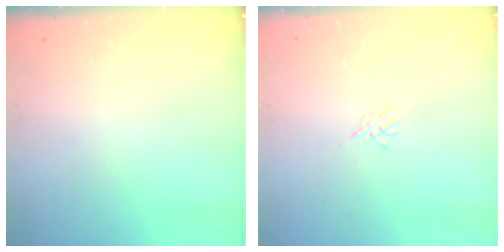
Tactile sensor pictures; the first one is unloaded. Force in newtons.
{"total": 3.0, "press": 2.9, "slide": 0.6}